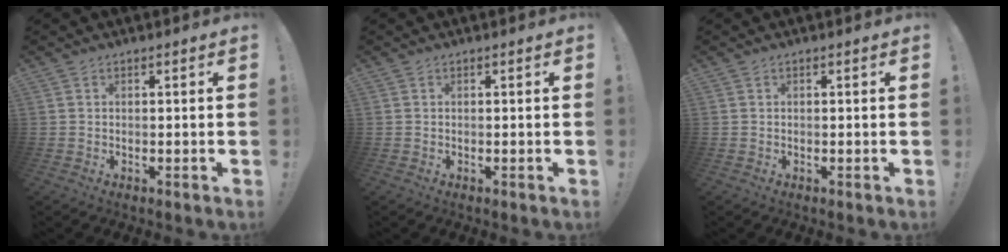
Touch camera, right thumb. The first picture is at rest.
{"total": 0.0}
{"total": 0.0}